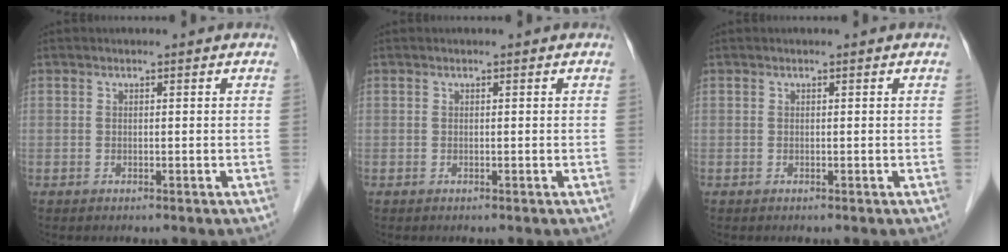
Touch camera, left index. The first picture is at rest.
{"total": 0.0}
{"total": 0.0}